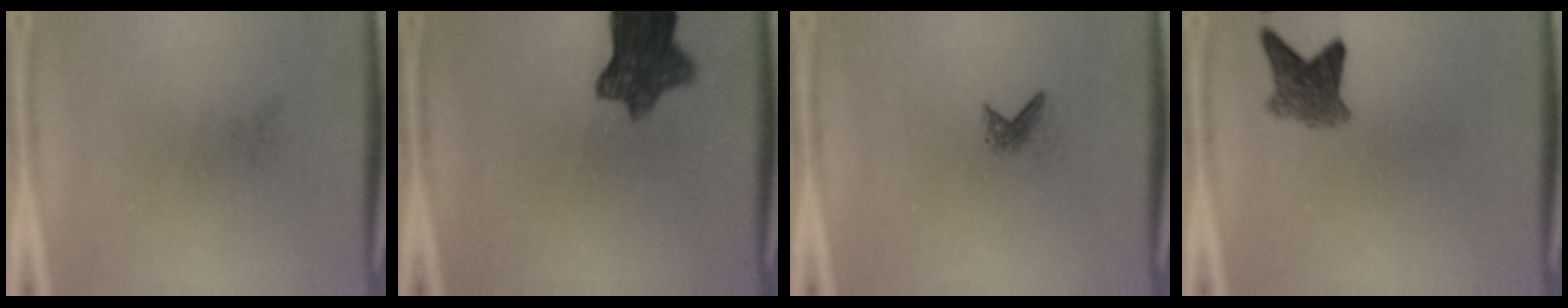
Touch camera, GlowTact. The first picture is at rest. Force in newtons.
{"total": 8.6}
{"total": 1.1}
{"total": 4.1}